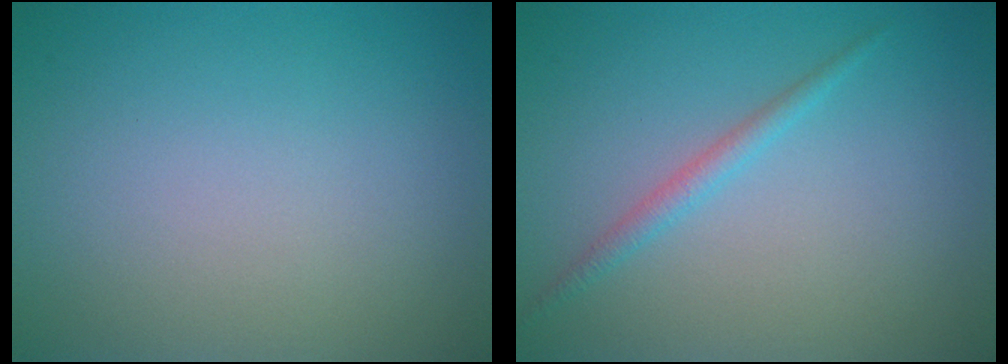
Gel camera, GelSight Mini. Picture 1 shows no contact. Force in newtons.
{"total": 1.4, "press": 1.4, "slide": 0.1}